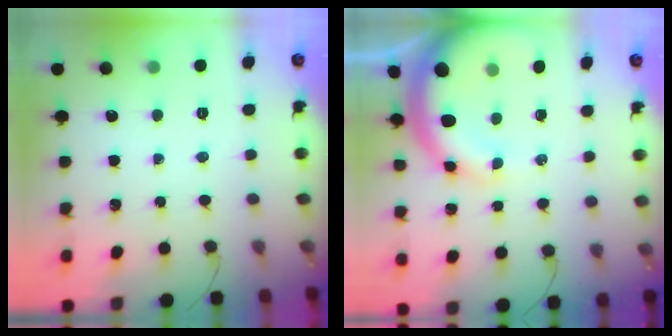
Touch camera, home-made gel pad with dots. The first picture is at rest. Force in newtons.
{"total": 12.1, "press": 11.9, "slide": 2.2}